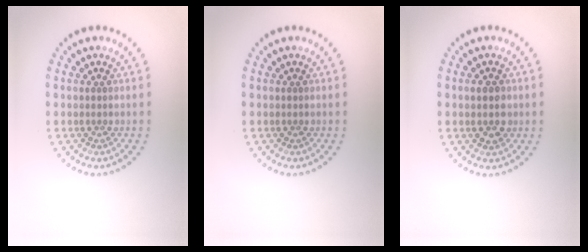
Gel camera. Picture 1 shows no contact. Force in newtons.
{"total": 0.0}
{"total": 2.7, "press": 2.7, "slide": 0.0}